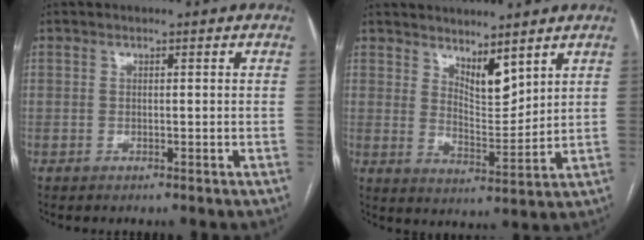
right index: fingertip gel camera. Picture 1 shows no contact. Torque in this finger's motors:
{"motor_torque": [0.08, 0.37, 0.09, 0.01]}